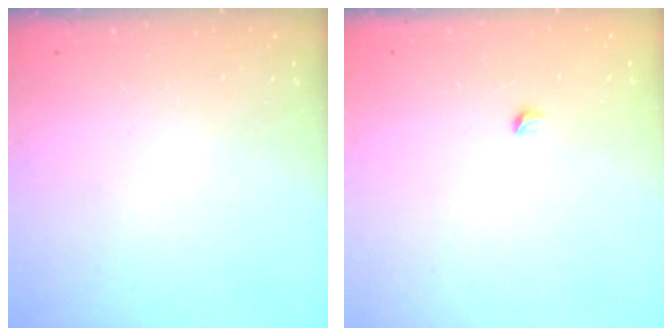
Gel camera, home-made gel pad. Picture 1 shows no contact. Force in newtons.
{"total": 2.7, "press": 2.6, "slide": 0.6}